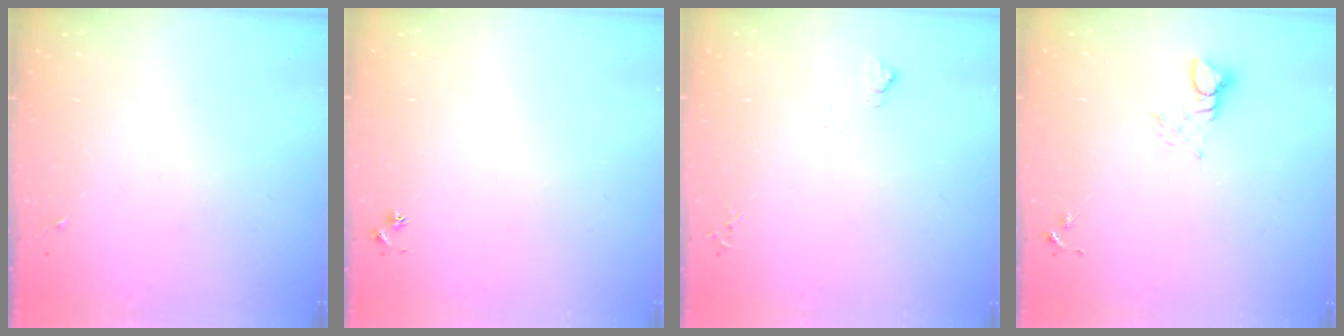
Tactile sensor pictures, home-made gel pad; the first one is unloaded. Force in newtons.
{"total": 2.5, "press": 2.5, "slide": 0.3}
{"total": 4.0, "press": 4.0, "slide": 0.6}
{"total": 4.1, "press": 4.1, "slide": 0.4}